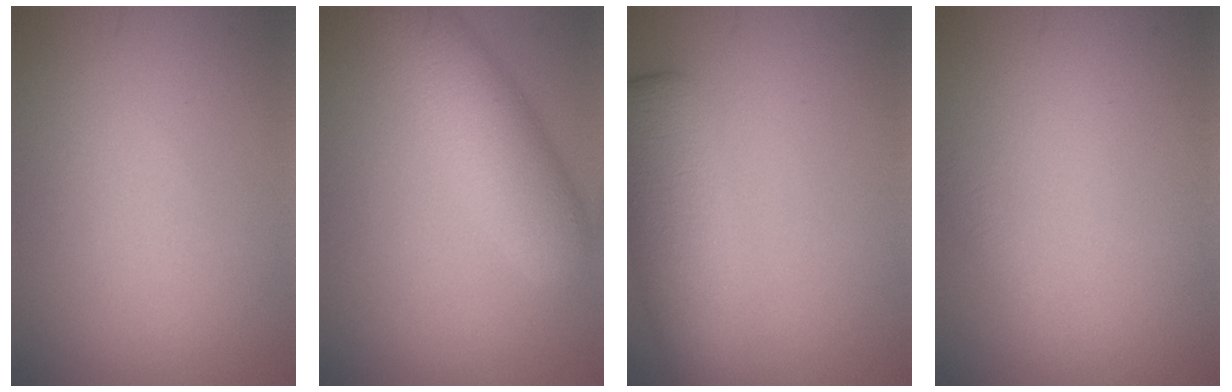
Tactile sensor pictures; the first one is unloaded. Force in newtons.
{"total": 5.2, "press": 5.2, "slide": 0.0}
{"total": 6.0, "press": 6.0, "slide": 0.3}
{"total": 0.8, "press": 0.8, "slide": 0.1}